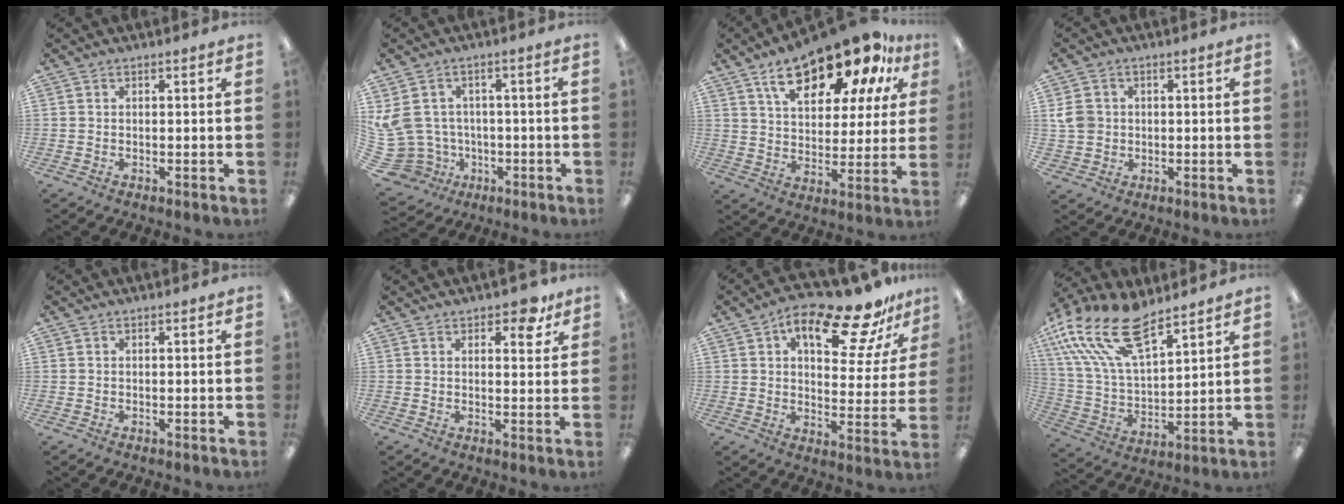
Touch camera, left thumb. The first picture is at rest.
{"total": 9.9, "force": [0.4, 9.2, 3.6], "torque": [-0.124, -0.010, 0.017]}
{"total": 19.4, "force": [13.6, 8.0, 11.3], "torque": [-0.181, -0.078, 0.229]}
{"total": 5.4, "force": [0.6, 5.0, 1.9], "torque": [-0.034, 0.011, 0.016]}
{"total": 0.0}
{"total": 5.2, "force": [3.7, 2.5, 2.9], "torque": [-0.024, -0.015, 0.058]}
{"total": 18.6, "force": [11.7, 7.6, 12.3], "torque": [-0.171, -0.065, 0.187]}
{"total": 20.5, "force": [13.2, 8.8, 12.9], "torque": [-0.278, -0.064, 0.238]}